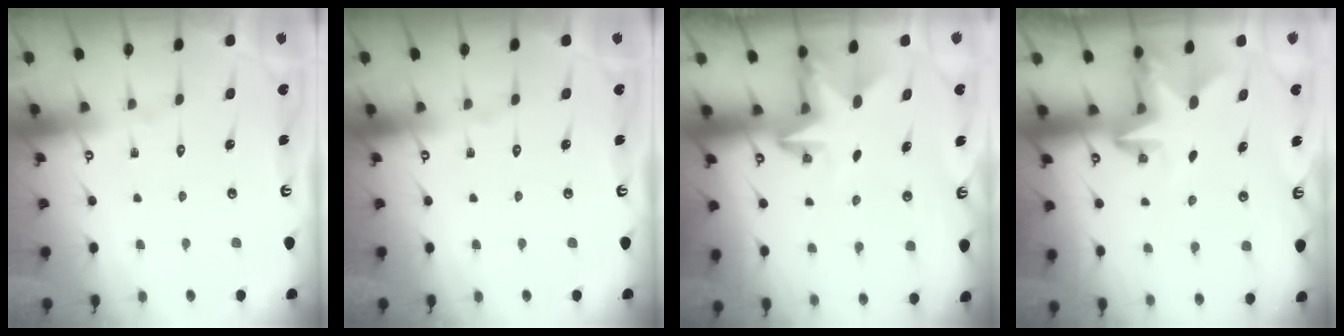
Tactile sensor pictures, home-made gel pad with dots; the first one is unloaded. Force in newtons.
{"total": 0.0}
{"total": 2.9, "press": 2.9, "slide": 0.1}
{"total": 2.9, "press": 2.9, "slide": 0.5}